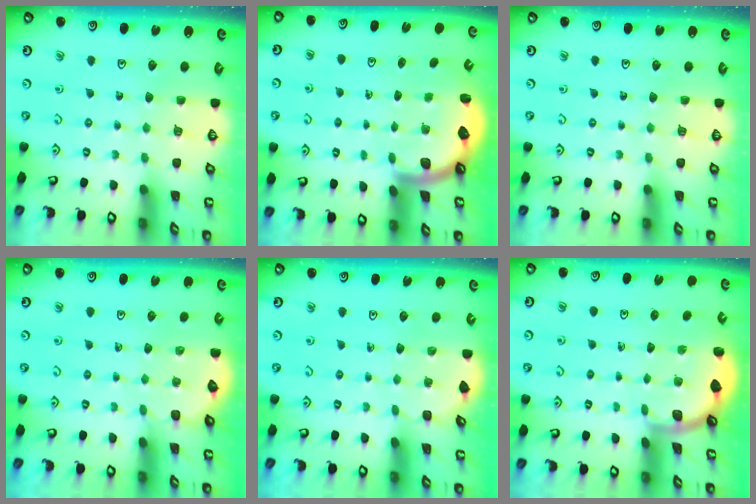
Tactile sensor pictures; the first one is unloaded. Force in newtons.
{"total": 2.2, "press": 2.2, "slide": 0.3}
{"total": 0.0}
{"total": 2.9, "press": 2.9, "slide": 0.3}
{"total": 3.0, "press": 3.0, "slide": 0.3}
{"total": 1.9, "press": 1.9, "slide": 0.0}